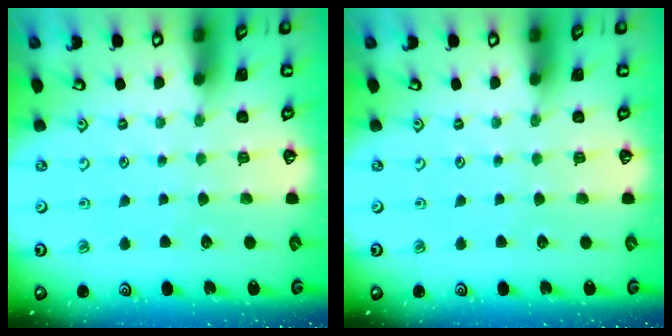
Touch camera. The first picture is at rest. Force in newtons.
{"total": 0.0}